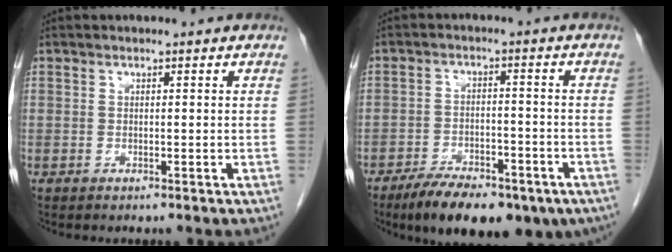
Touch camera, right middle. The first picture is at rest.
{"total": 13.7, "force": [-9.5, 5.4, 8.2], "torque": [-0.116, -0.003, -0.141]}